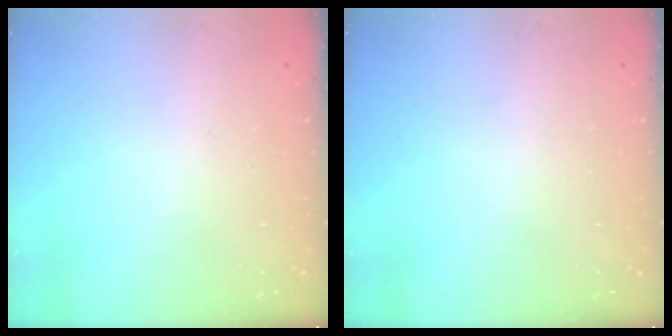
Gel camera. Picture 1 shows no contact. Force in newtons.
{"total": 0.0}